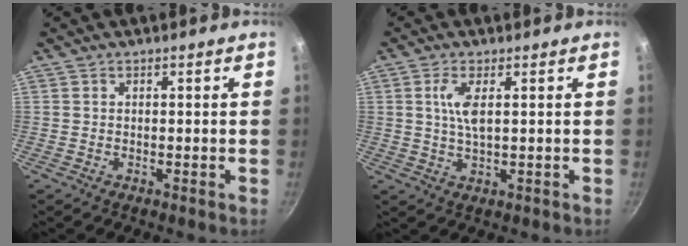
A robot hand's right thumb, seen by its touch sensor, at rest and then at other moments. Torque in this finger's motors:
{"motor_torque": [0.22, 0.03, 0.42, 0.28, 0.18]}